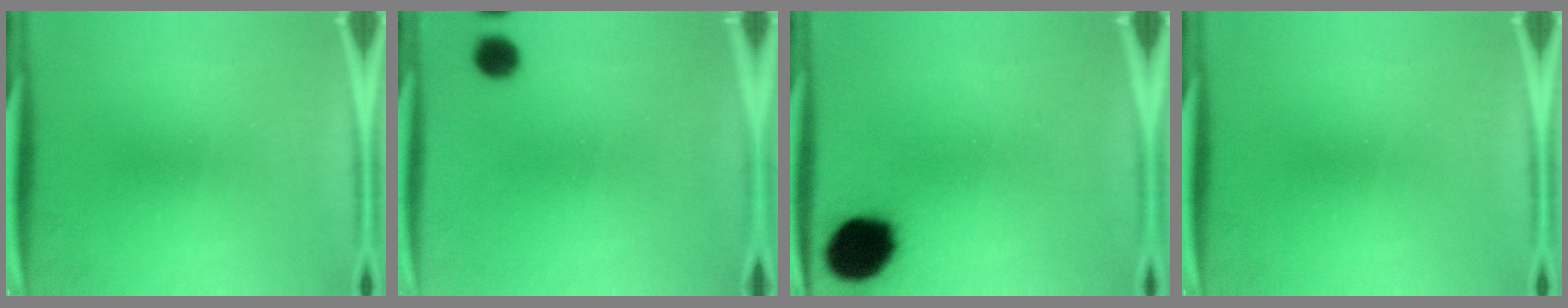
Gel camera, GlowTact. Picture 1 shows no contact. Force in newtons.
{"total": 5.0}
{"total": 13.3}
{"total": 0.0}